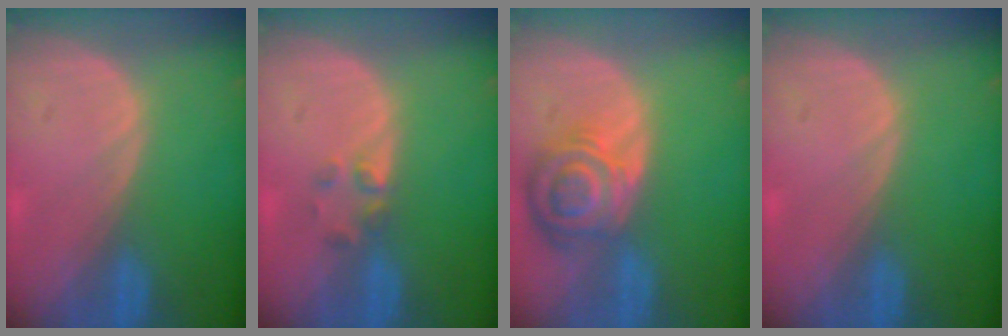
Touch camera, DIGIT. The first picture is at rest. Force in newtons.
{"total": 2.0, "press": 1.9, "slide": 0.8}
{"total": 8.3, "press": 7.3, "slide": 3.9}
{"total": 0.0}